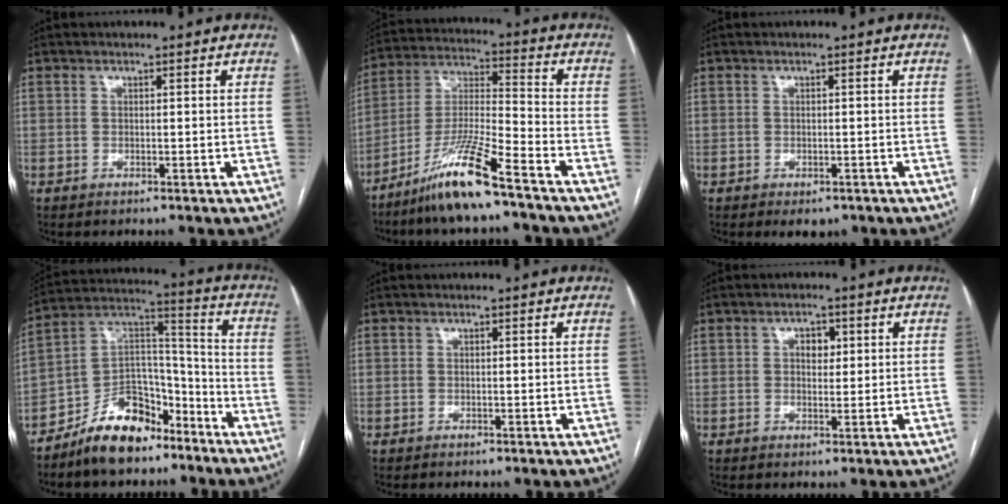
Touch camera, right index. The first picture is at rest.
{"total": 12.2, "force": [-8.6, -0.3, 8.7], "torque": [-0.179, -0.023, -0.162]}
{"total": 2.4, "force": [-1.5, 1.3, 1.2], "torque": [-0.007, 0.000, -0.011]}
{"total": 13.5, "force": [-9.9, 6.4, 6.5], "torque": [-0.119, 0.037, -0.173]}
{"total": 0.0}
{"total": 2.6, "force": [0.7, 1.6, 1.9], "torque": [-0.027, 0.006, 0.010]}